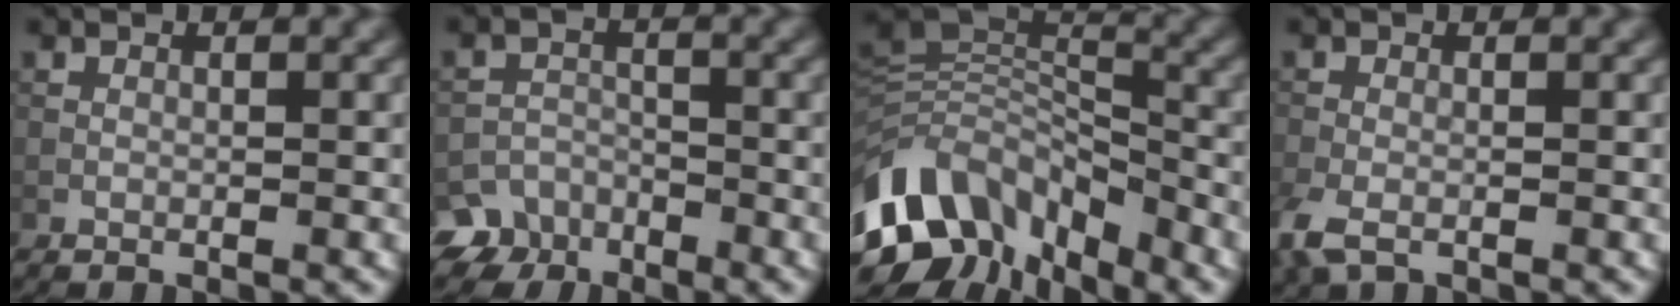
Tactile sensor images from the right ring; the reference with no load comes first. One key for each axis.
{"total": 5.1, "fx": -4.0, "fy": 3.1, "fz": 0.2, "tx": 0.017, "ty": -0.005, "tz": -0.060}
{"total": 10.7, "fx": -4.9, "fy": 6.8, "fz": 6.6, "tx": -0.134, "ty": 0.017, "tz": -0.102}
{"total": 3.7, "fx": -2.2, "fy": 1.8, "fz": 2.4, "tx": -0.065, "ty": -0.012, "tz": -0.047}